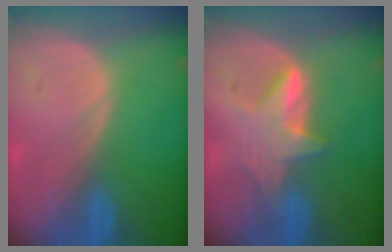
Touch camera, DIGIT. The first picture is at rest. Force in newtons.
{"total": 5.5, "press": 5.5, "slide": 0.2}